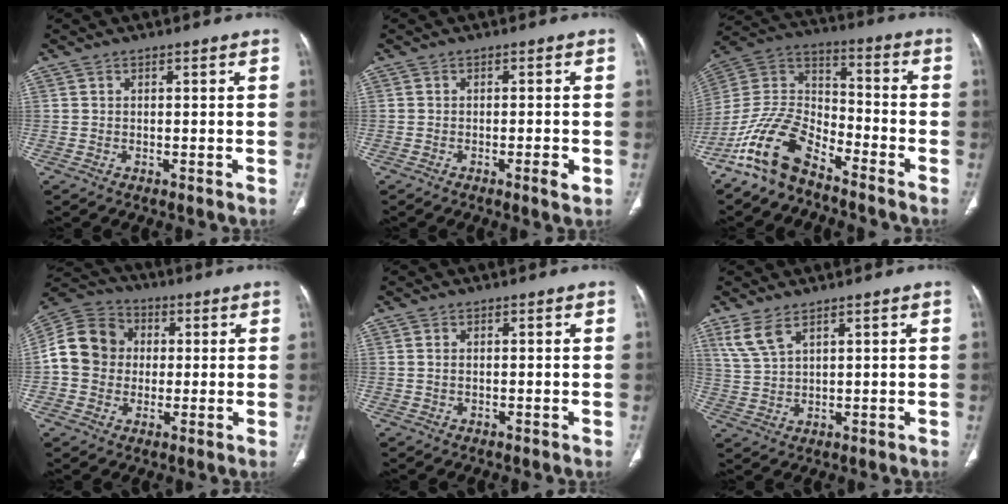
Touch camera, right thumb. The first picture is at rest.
{"total": 2.5, "force": [-1.0, 0.2, 2.2], "torque": [-0.038, -0.002, -0.017]}
{"total": 13.3, "force": [-9.9, 5.7, 6.8], "torque": [-0.128, 0.078, -0.200]}
{"total": 12.7, "force": [0.8, 11.0, 6.3], "torque": [-0.108, 0.026, 0.005]}
{"total": 0.7, "force": [0.1, 0.4, 0.6], "torque": [-0.016, 0.001, 0.003]}
{"total": 5.2, "force": [3.3, 2.0, 3.4], "torque": [-0.075, -0.010, 0.079]}